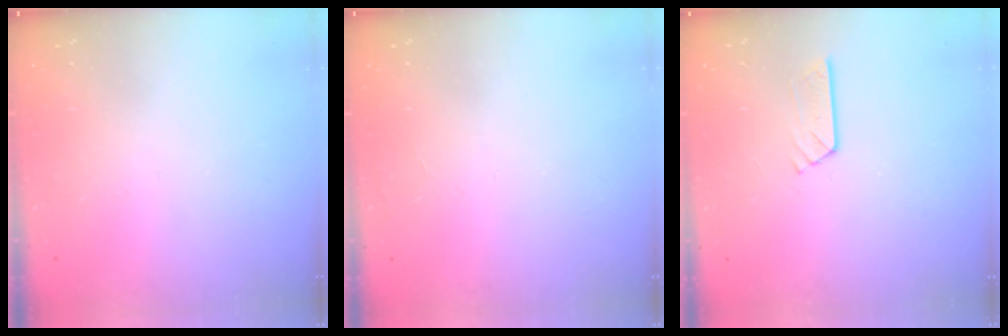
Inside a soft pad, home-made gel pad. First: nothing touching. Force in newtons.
{"total": 0.0}
{"total": 3.5, "press": 3.4, "slide": 0.3}